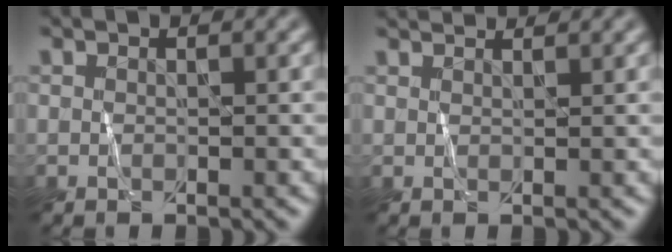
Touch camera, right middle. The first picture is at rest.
{"total": 2.5, "force": [2.3, 0.6, 0.9], "torque": [-0.004, 0.009, 0.013]}